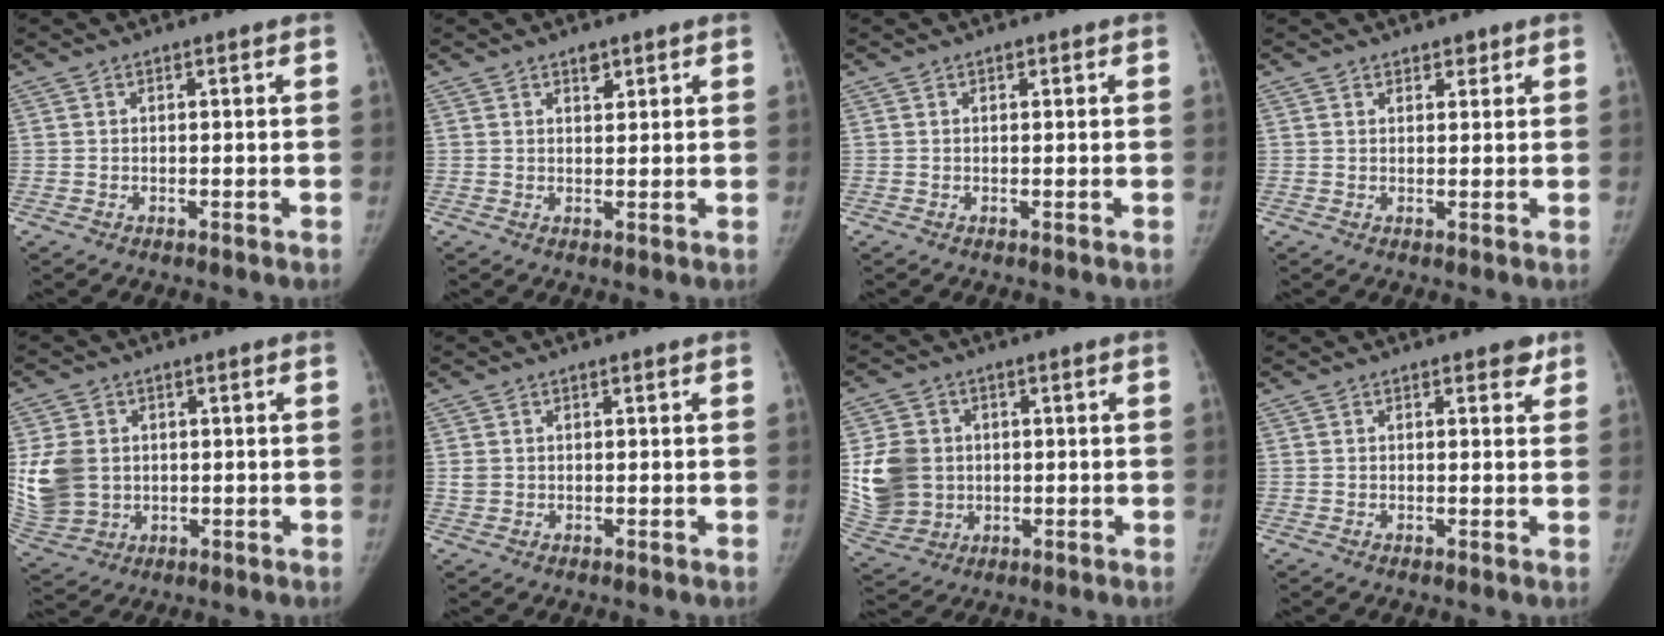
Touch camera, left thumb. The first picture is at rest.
{"total": 2.1, "force": [1.4, 1.1, 1.0], "torque": [-0.003, -0.008, 0.022]}
{"total": 0.6, "force": [0.4, 0.4, 0.3], "torque": [-0.002, -0.002, 0.004]}
{"total": 1.8, "force": [1.3, 1.1, 0.4], "torque": [0.010, -0.007, 0.016]}
{"total": 10.3, "force": [1.0, 8.3, 6.0], "torque": [-0.110, -0.004, 0.034]}
{"total": 1.4, "force": [0.4, 1.2, 0.5], "torque": [-0.003, -0.001, 0.008]}
{"total": 11.2, "force": [0.8, 9.7, 5.6], "torque": [-0.089, -0.001, 0.030]}
{"total": 2.1, "force": [1.4, 1.2, 1.0], "torque": [0.007, -0.005, 0.012]}